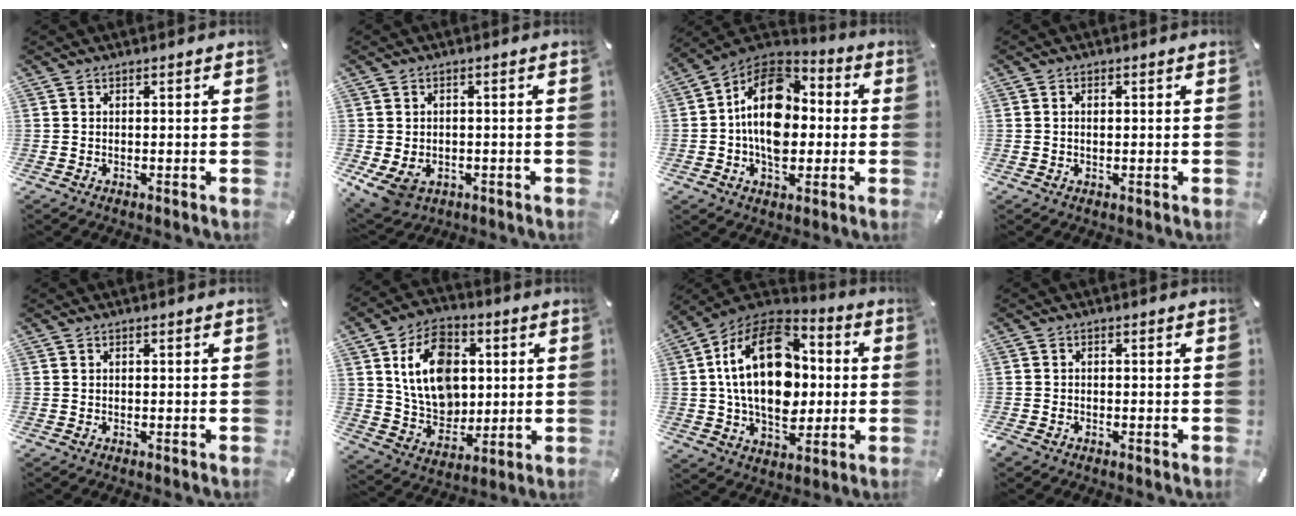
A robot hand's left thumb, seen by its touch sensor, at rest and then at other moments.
{"total": 5.9, "force": [-1.8, 4.6, 3.3], "torque": [-0.081, 0.007, -0.030]}
{"total": 16.8, "force": [-0.7, 12.1, 11.7], "torque": [-0.203, 0.011, -0.015]}
{"total": 1.4, "force": [0.1, 1.0, 1.0], "torque": [-0.023, 0.005, 0.001]}
{"total": 0.0}
{"total": 15.7, "force": [3.1, 12.4, 9.1], "torque": [-0.161, 0.004, 0.060]}
{"total": 23.6, "force": [1.6, 15.8, 17.4], "torque": [-0.330, 0.007, 0.026]}
{"total": 1.1, "force": [-0.8, 0.7, 0.4], "torque": [-0.006, 0.002, -0.018]}